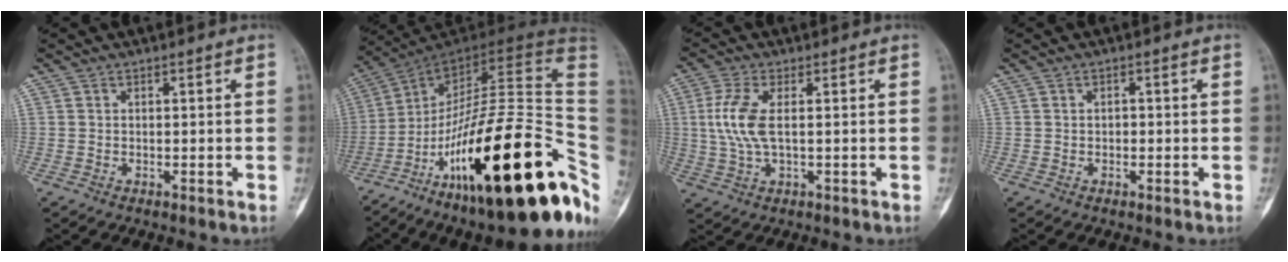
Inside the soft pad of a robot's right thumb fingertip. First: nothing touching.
{"total": 35.8, "force": [-12.7, 11.4, 31.4], "torque": [-0.388, 0.085, -0.199]}
{"total": 7.4, "force": [0.7, 2.8, 6.8], "torque": [-0.176, 0.005, 0.015]}
{"total": 0.8, "force": [-0.1, 0.6, 0.4], "torque": [0.002, 0.003, -0.004]}